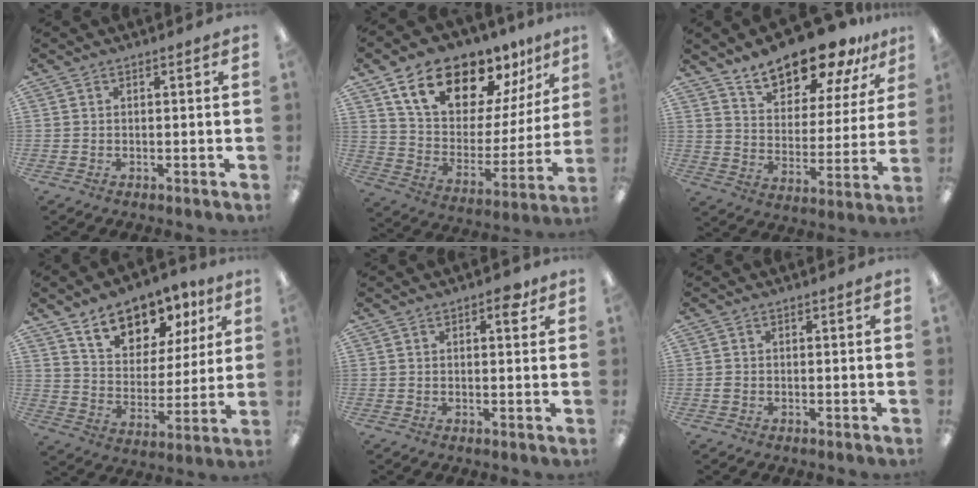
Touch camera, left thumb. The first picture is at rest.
{"total": 17.7, "force": [13.4, 8.6, 7.8], "torque": [-0.149, -0.086, 0.238]}
{"total": 17.2, "force": [14.2, 6.4, 7.3], "torque": [-0.123, -0.093, 0.247]}
{"total": 14.0, "force": [10.0, 8.0, 5.7], "torque": [-0.093, -0.053, 0.181]}
{"total": 3.9, "force": [2.1, 2.0, 2.6], "torque": [-0.025, -0.005, 0.028]}
{"total": 0.9, "force": [-0.2, 0.8, 0.4], "torque": [-0.008, 0.004, -0.005]}